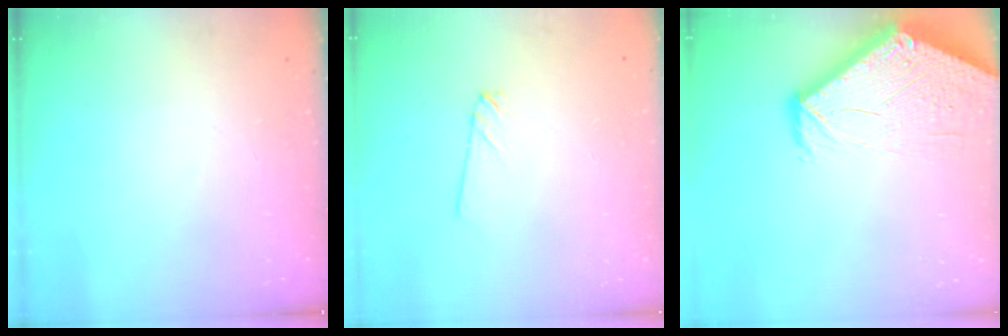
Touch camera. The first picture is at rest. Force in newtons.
{"total": 0.9, "press": 0.9, "slide": 0.1}
{"total": 8.7, "press": 8.6, "slide": 1.0}